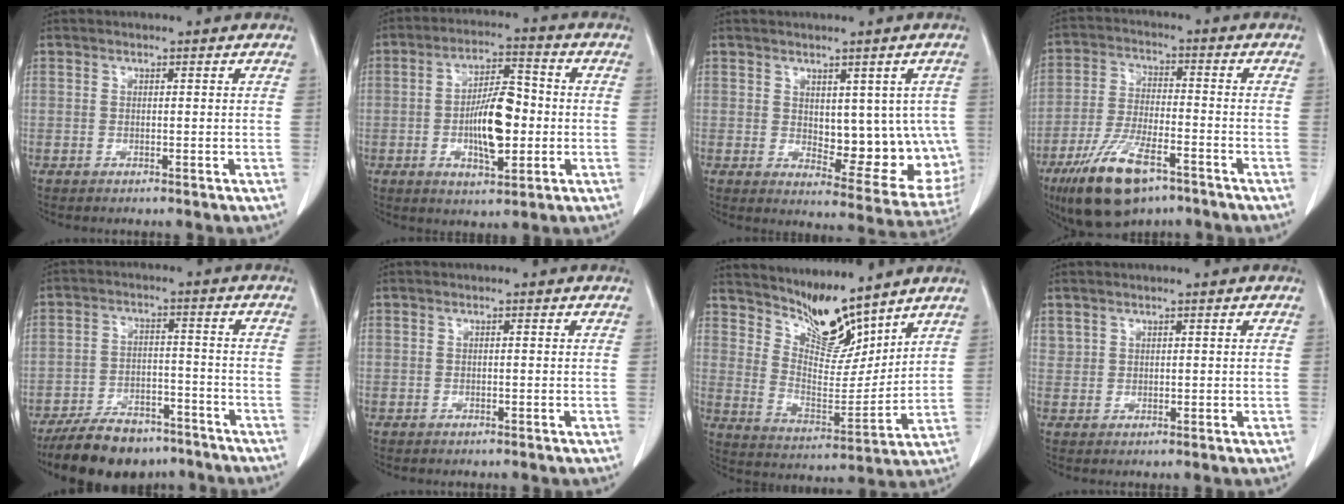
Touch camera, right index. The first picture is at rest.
{"total": 10.3, "force": [-1.4, 3.5, 9.6], "torque": [-0.175, 0.009, -0.020]}
{"total": 12.3, "force": [0.5, 6.2, 10.6], "torque": [-0.118, -0.001, 0.027]}
{"total": 12.9, "force": [-8.1, 4.2, 9.1], "torque": [-0.185, -0.014, -0.139]}
{"total": 13.1, "force": [-10.8, 5.3, 5.3], "torque": [-0.079, 0.004, -0.168]}
{"total": 0.0}
{"total": 10.4, "force": [9.2, 2.5, 4.1], "torque": [-0.079, -0.007, 0.178]}
{"total": 1.5, "force": [1.0, 1.1, 0.3], "torque": [0.003, 0.004, 0.020]}